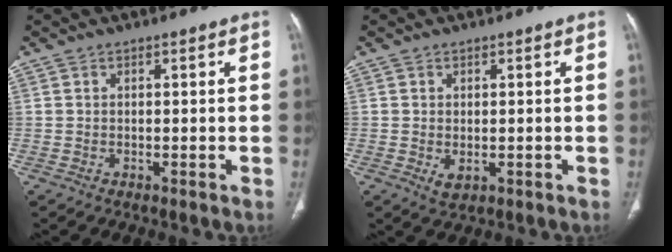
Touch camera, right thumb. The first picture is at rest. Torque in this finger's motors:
{"motor_torque": [-0.31, 0.18, -0.09, 0.65, -0.01]}